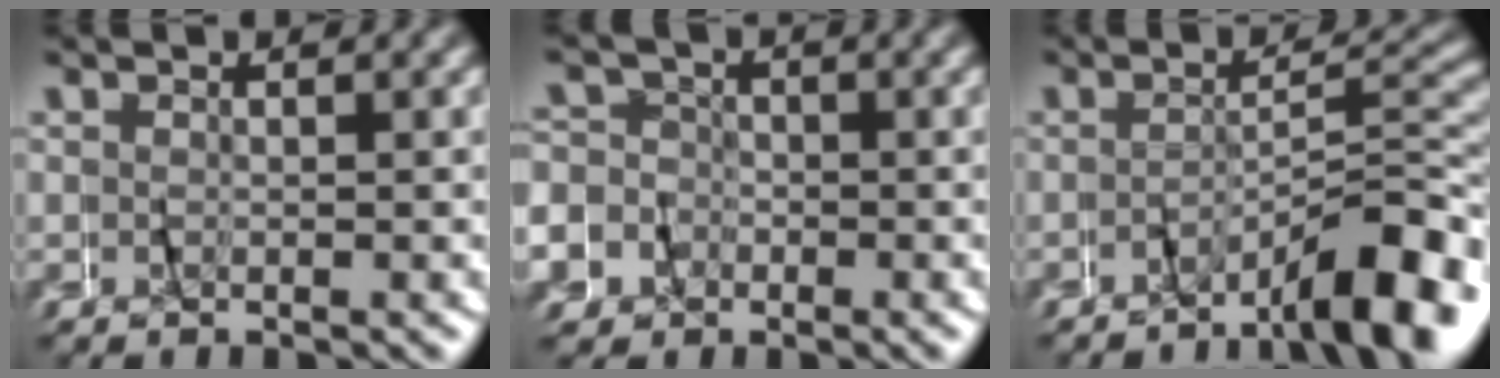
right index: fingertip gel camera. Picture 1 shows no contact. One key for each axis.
{"total": 9.1, "fx": -2.6, "fy": 8.7, "fz": 1.3, "tx": -0.055, "ty": -0.024, "tz": -0.057}
{"total": 6.7, "fx": -4.9, "fy": 0.8, "fz": 4.5, "tx": -0.058, "ty": 0.005, "tz": -0.081}